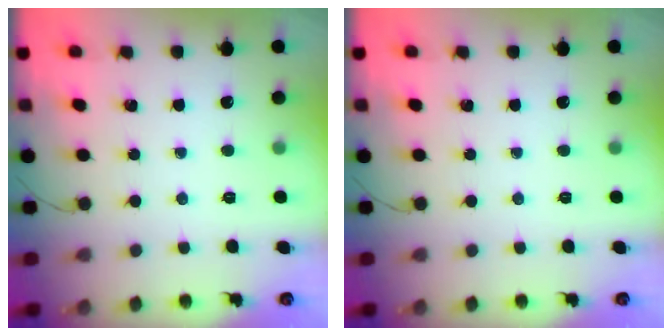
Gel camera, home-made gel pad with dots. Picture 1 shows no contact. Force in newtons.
{"total": 0.0}